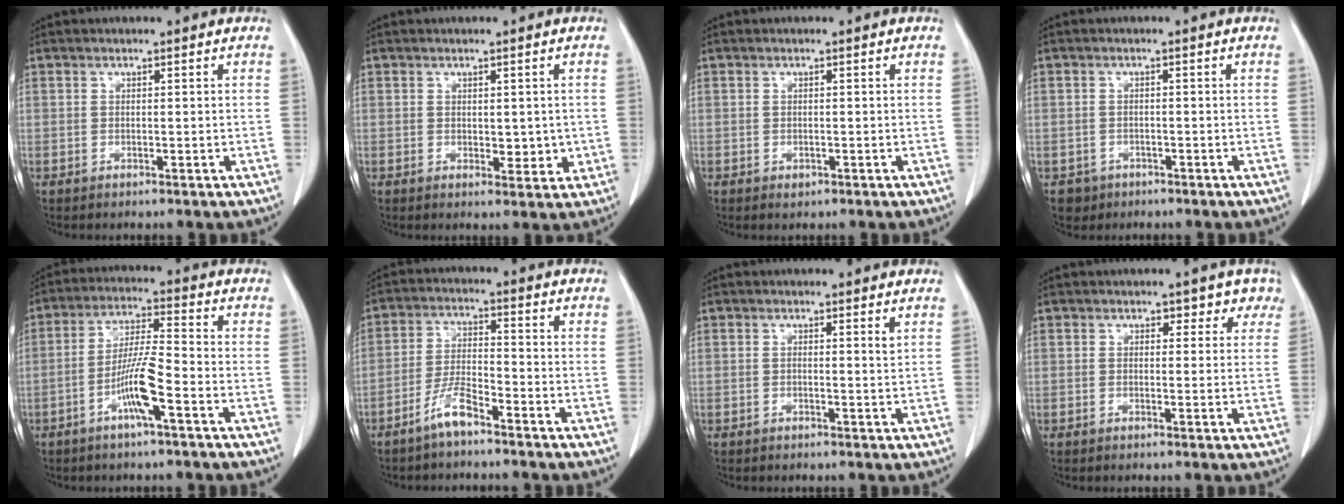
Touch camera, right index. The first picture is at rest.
{"total": 3.2, "force": [0.0, 1.8, 2.6], "torque": [-0.026, -0.005, 0.006]}
{"total": 0.7, "force": [-0.3, 0.5, 0.4], "torque": [-0.009, -0.001, 0.001]}
{"total": 2.6, "force": [-1.3, 2.2, -0.1], "torque": [-0.003, 0.008, -0.017]}
{"total": 8.0, "force": [-3.5, 0.3, 7.2], "torque": [-0.143, 0.002, -0.067]}
{"total": 5.3, "force": [-4.0, 0.7, 3.4], "torque": [-0.079, -0.003, -0.079]}
{"total": 0.8, "force": [0.3, -0.2, 0.7], "torque": [-0.013, -0.001, 0.004]}
{"total": 3.1, "force": [2.0, 2.2, 0.8], "torque": [0.015, -0.002, 0.009]}